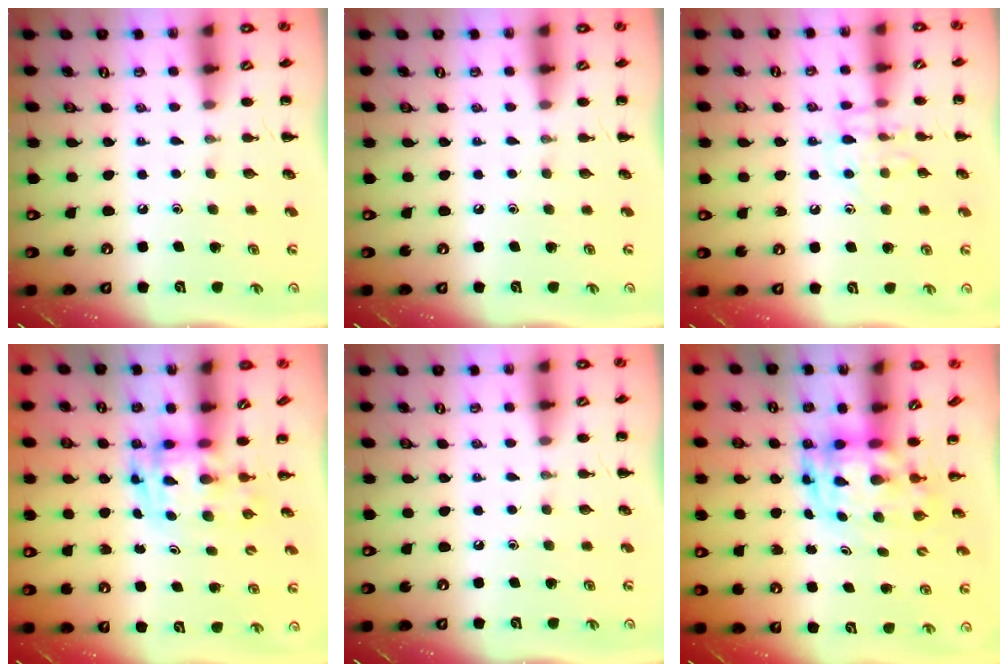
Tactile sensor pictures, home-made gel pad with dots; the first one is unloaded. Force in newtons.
{"total": 0.0}
{"total": 8.7, "press": 8.7, "slide": 0.5}
{"total": 3.6, "press": 3.5, "slide": 0.6}
{"total": 0.0}
{"total": 3.1, "press": 3.1, "slide": 0.6}